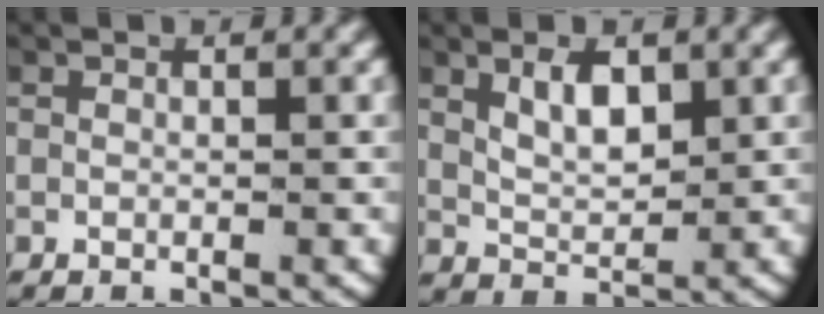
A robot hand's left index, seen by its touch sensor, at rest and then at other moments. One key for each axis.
{"total": 3.2, "fx": 1.2, "fy": 1.8, "fz": 2.4, "tx": -0.042, "ty": -0.009, "tz": 0.028}